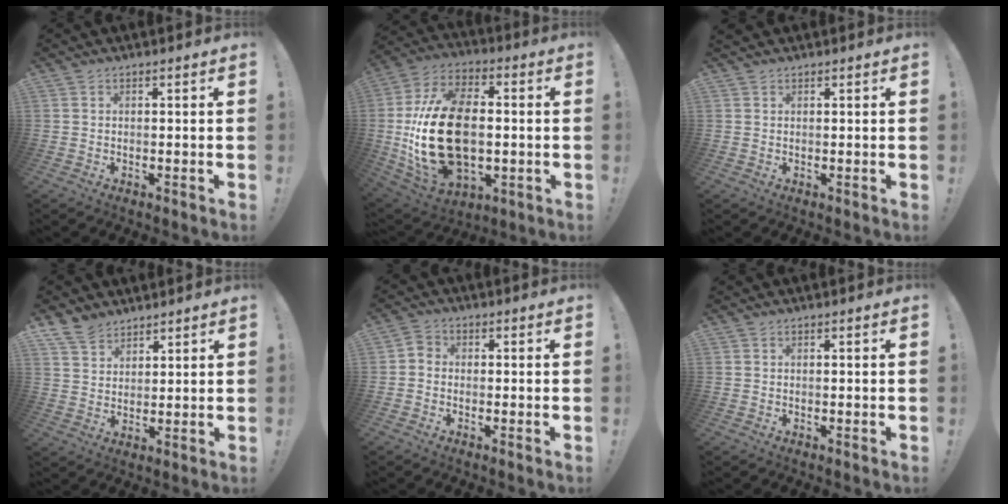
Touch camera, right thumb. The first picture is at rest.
{"total": 25.9, "force": [-1.6, 16.6, 19.9], "torque": [-0.401, 0.016, -0.012]}
{"total": 0.8, "force": [0.7, 0.3, 0.1], "torque": [-0.002, -0.001, 0.014]}
{"total": 7.2, "force": [5.9, 3.8, 1.3], "torque": [-0.030, -0.037, 0.116]}
{"total": 2.5, "force": [-1.1, 1.9, 1.2], "torque": [-0.025, 0.013, -0.018]}
{"total": 0.0}